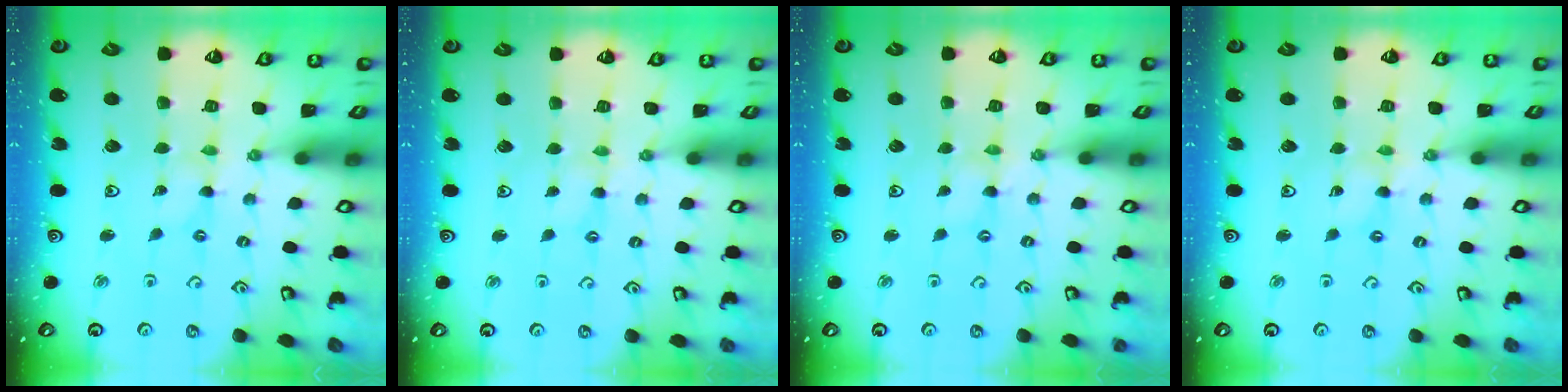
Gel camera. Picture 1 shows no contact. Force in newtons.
{"total": 1.8, "press": 1.8, "slide": 0.3}
{"total": 0.6, "press": 0.6, "slide": 0.1}
{"total": 0.7, "press": 0.7, "slide": 0.1}